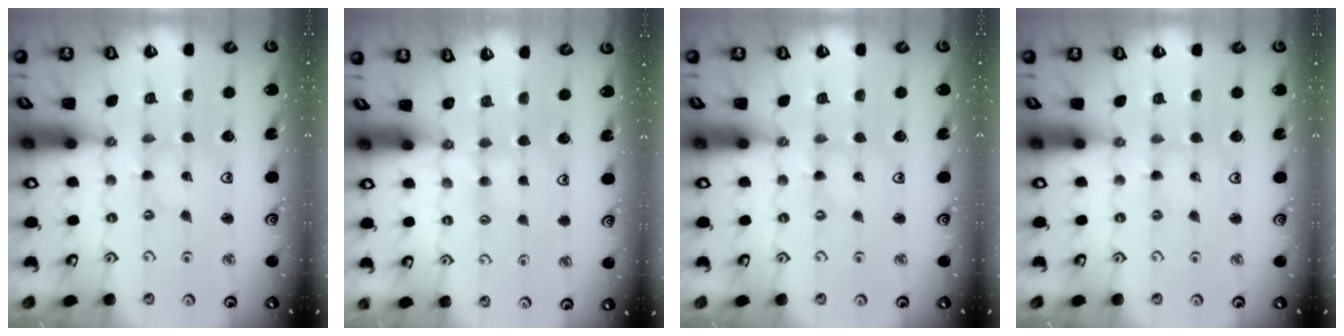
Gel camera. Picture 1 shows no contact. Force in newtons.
{"total": 3.6, "press": 3.6, "slide": 0.6}
{"total": 0.0}
{"total": 0.6, "press": 0.6, "slide": 0.1}